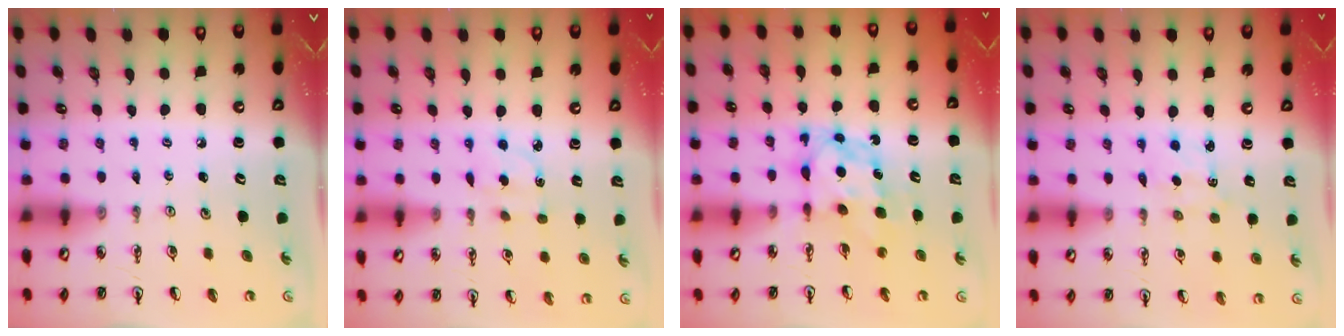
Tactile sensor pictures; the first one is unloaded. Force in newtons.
{"total": 2.3, "press": 2.1, "slide": 0.8}
{"total": 7.2, "press": 7.2, "slide": 0.5}
{"total": 2.5, "press": 2.5, "slide": 0.3}